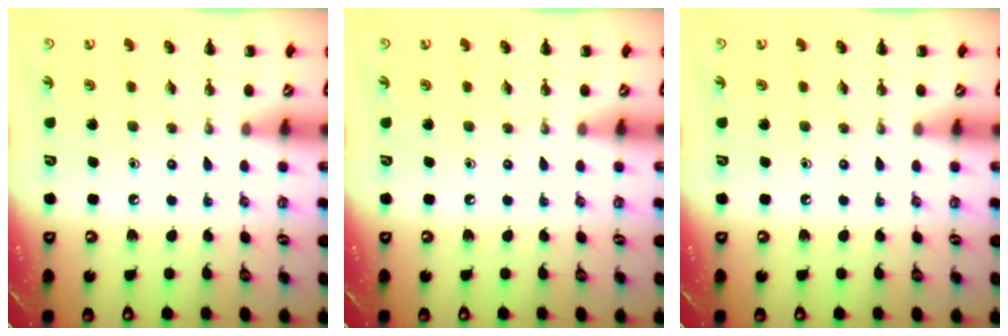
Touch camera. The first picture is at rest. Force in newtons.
{"total": 0.0}
{"total": 0.0}